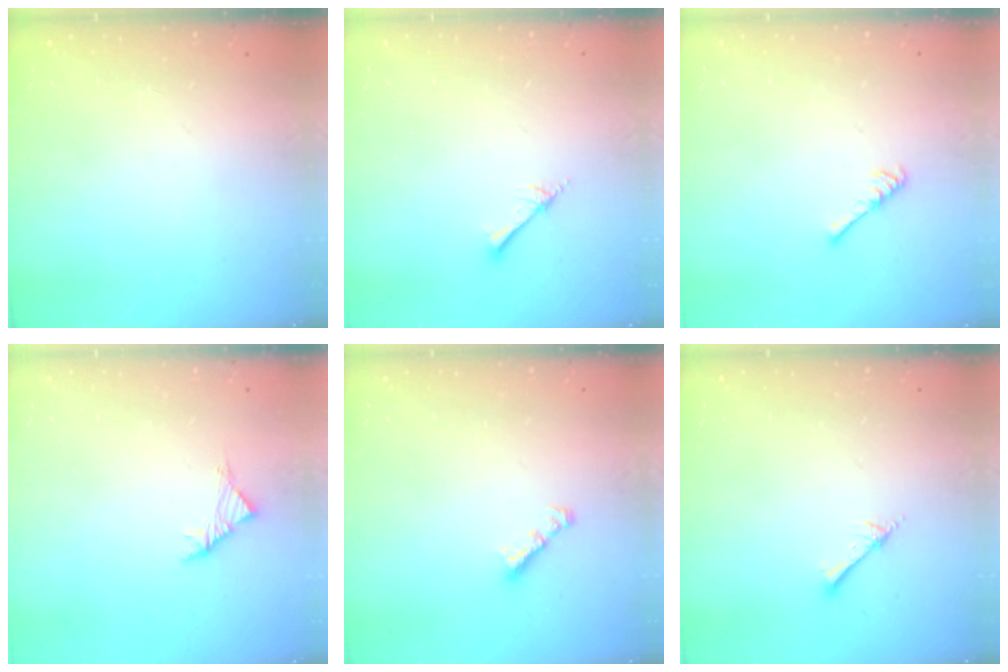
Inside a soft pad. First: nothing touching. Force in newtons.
{"total": 2.0, "press": 2.0, "slide": 0.2}
{"total": 2.6, "press": 2.6, "slide": 0.5}
{"total": 2.8, "press": 2.6, "slide": 0.8}
{"total": 2.2, "press": 2.1, "slide": 0.6}
{"total": 2.6, "press": 2.6, "slide": 0.3}